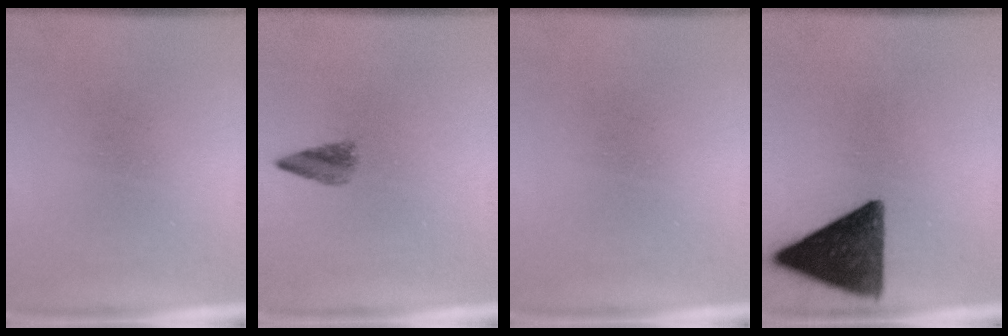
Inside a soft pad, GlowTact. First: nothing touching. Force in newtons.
{"total": 2.6}
{"total": 0.0}
{"total": 13.2}